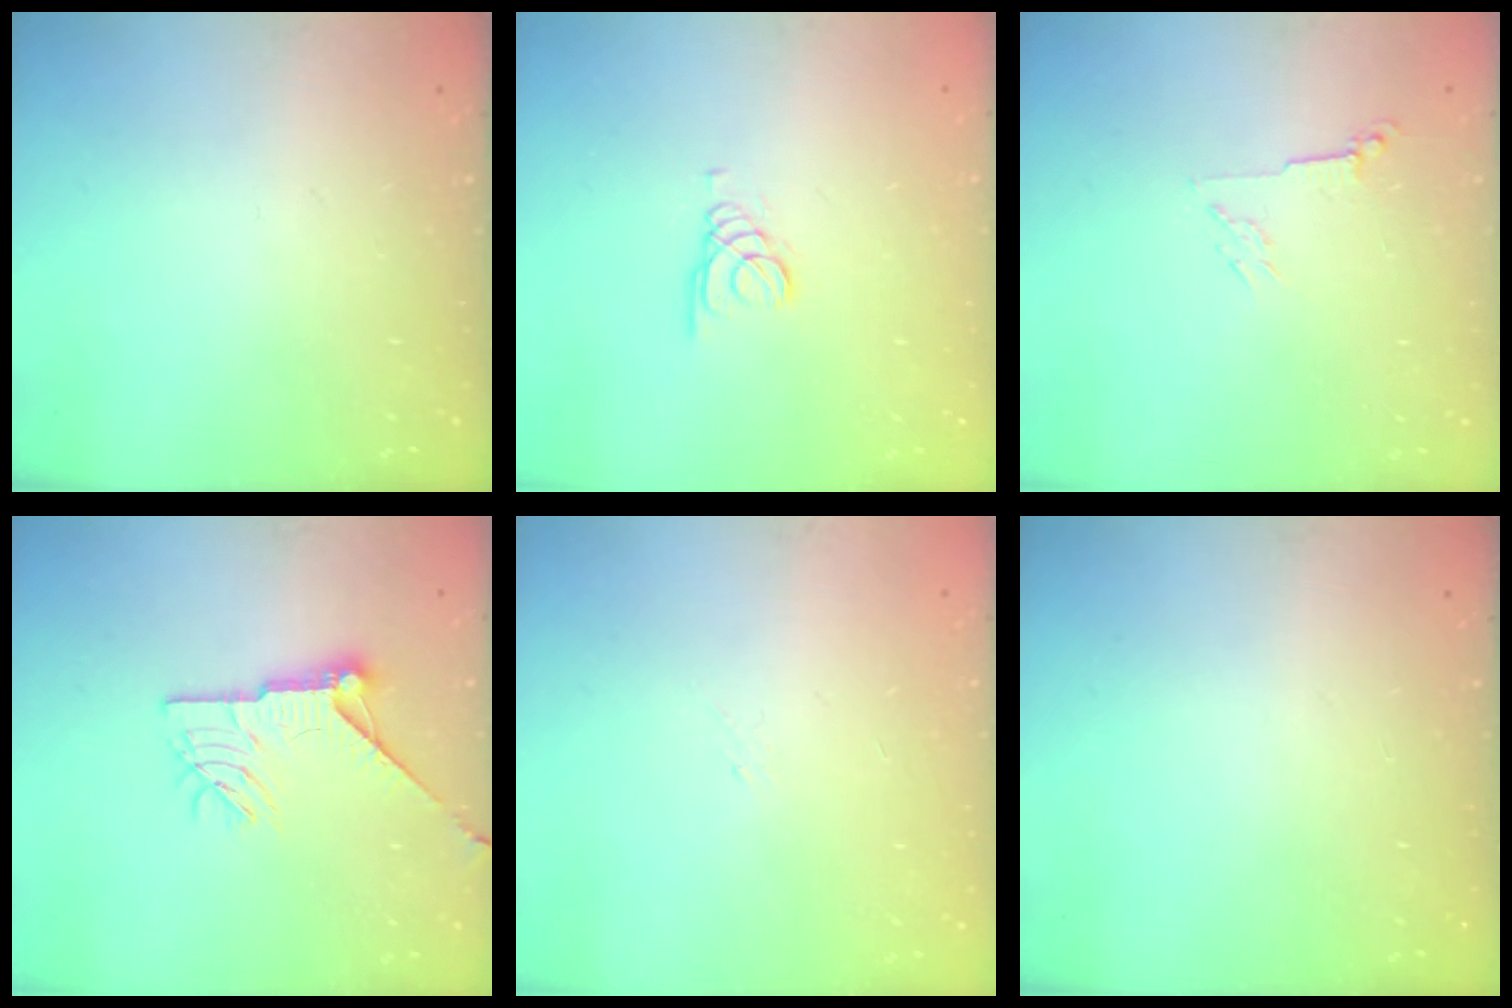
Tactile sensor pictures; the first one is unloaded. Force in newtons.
{"total": 1.3, "press": 1.3, "slide": 0.1}
{"total": 2.8, "press": 2.7, "slide": 0.6}
{"total": 11.6, "press": 11.5, "slide": 1.2}
{"total": 3.3, "press": 3.2, "slide": 0.6}
{"total": 0.0}